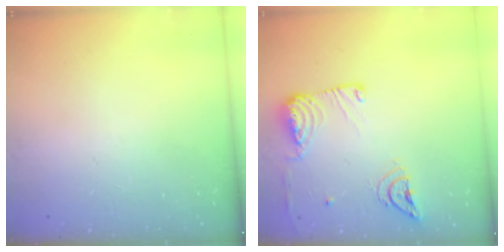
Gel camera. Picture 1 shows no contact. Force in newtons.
{"total": 12.8, "press": 12.7, "slide": 1.6}